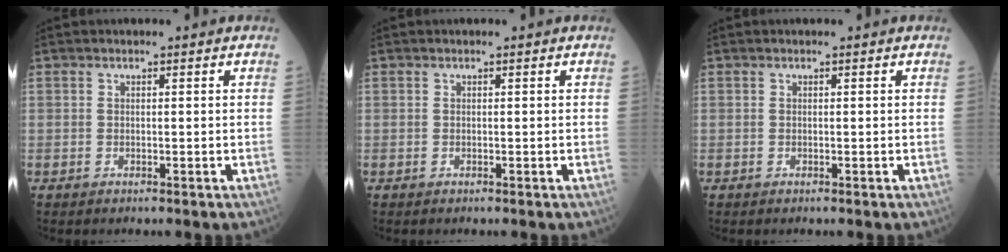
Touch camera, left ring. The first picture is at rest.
{"total": 0.0}
{"total": 0.0}